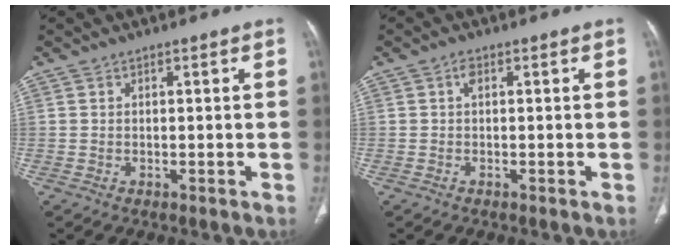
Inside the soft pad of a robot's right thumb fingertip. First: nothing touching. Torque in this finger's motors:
{"motor_torque": [0.41, 0.21, 0.21, -0.57, 0.04]}